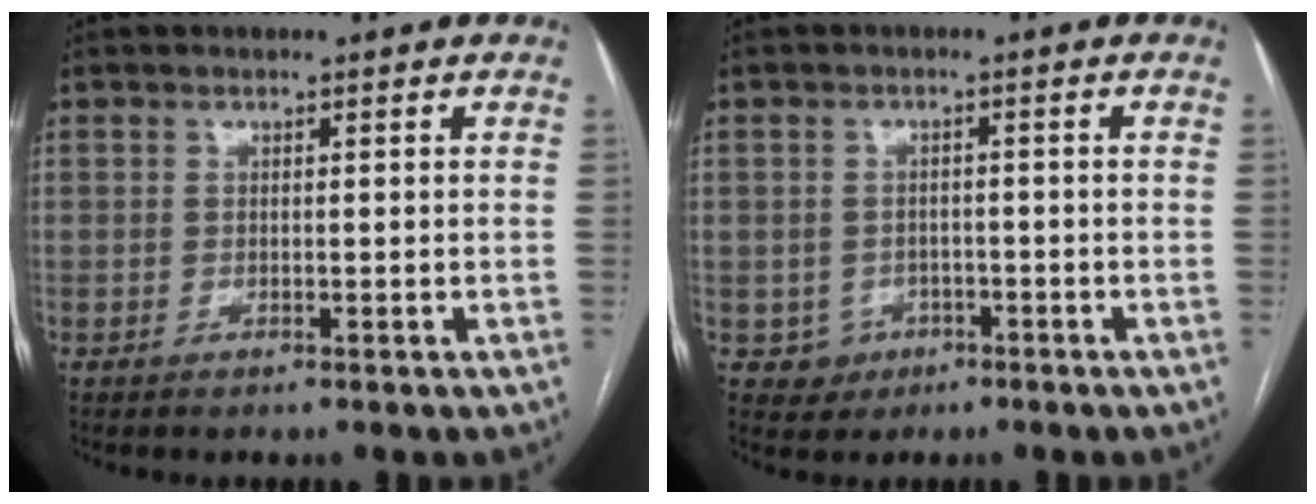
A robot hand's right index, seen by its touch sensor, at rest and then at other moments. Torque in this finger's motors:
{"motor_torque": [-0.29, 0.07, -0.78, -0.11]}